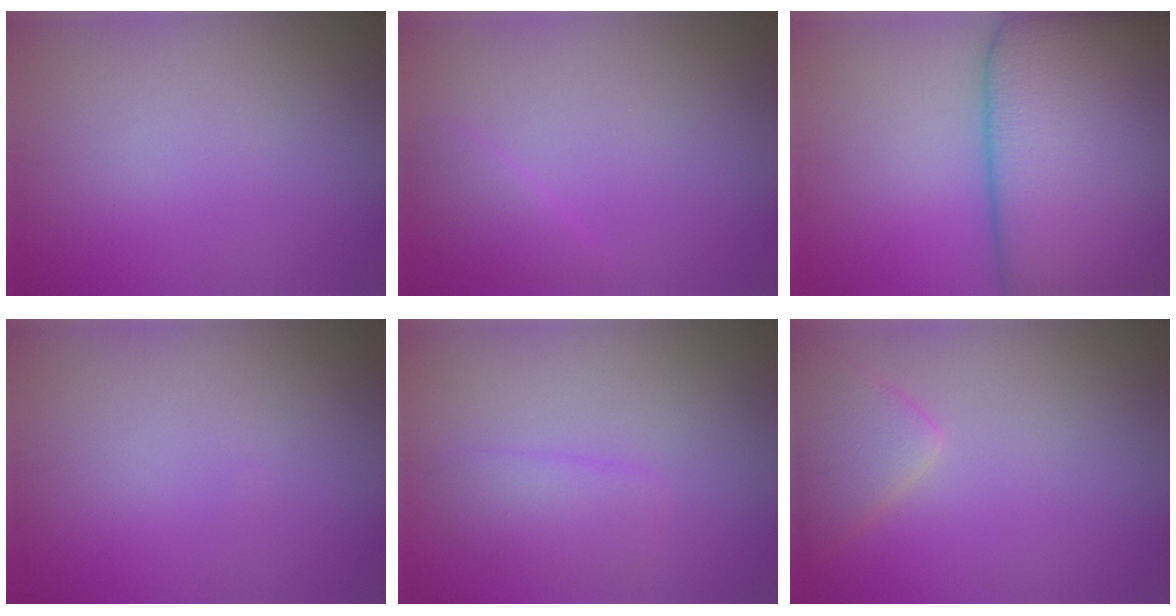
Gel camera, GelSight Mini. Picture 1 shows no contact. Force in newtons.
{"total": 1.5, "press": 1.5, "slide": 0.1}
{"total": 16.8, "press": 16.8, "slide": 0.9}
{"total": 0.0}
{"total": 2.1, "press": 2.1, "slide": 0.1}
{"total": 3.1, "press": 3.1, "slide": 0.0}